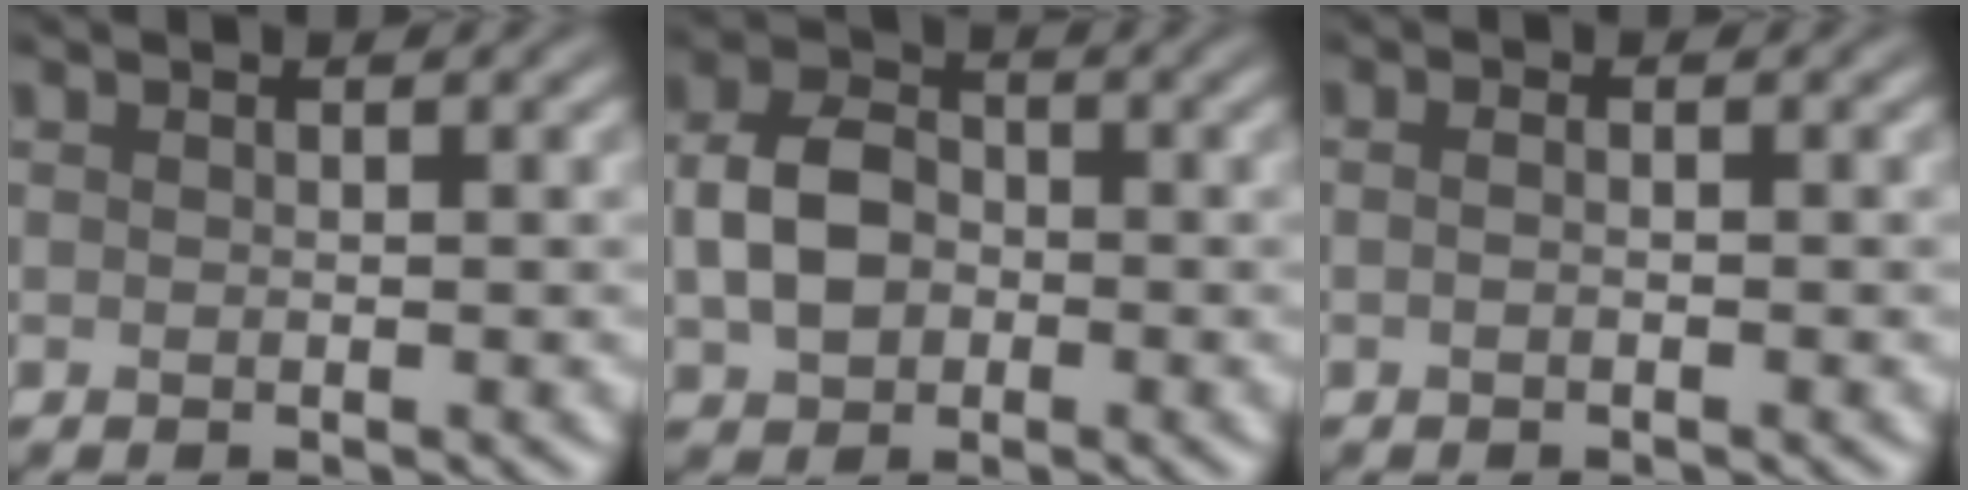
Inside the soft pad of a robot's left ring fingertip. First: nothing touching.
{"total": 4.4, "force": [-0.6, 3.3, 2.9], "torque": [-0.062, 0.002, -0.015]}
{"total": 0.8, "force": [-0.3, 0.2, 0.7], "torque": [-0.008, -0.006, -0.012]}